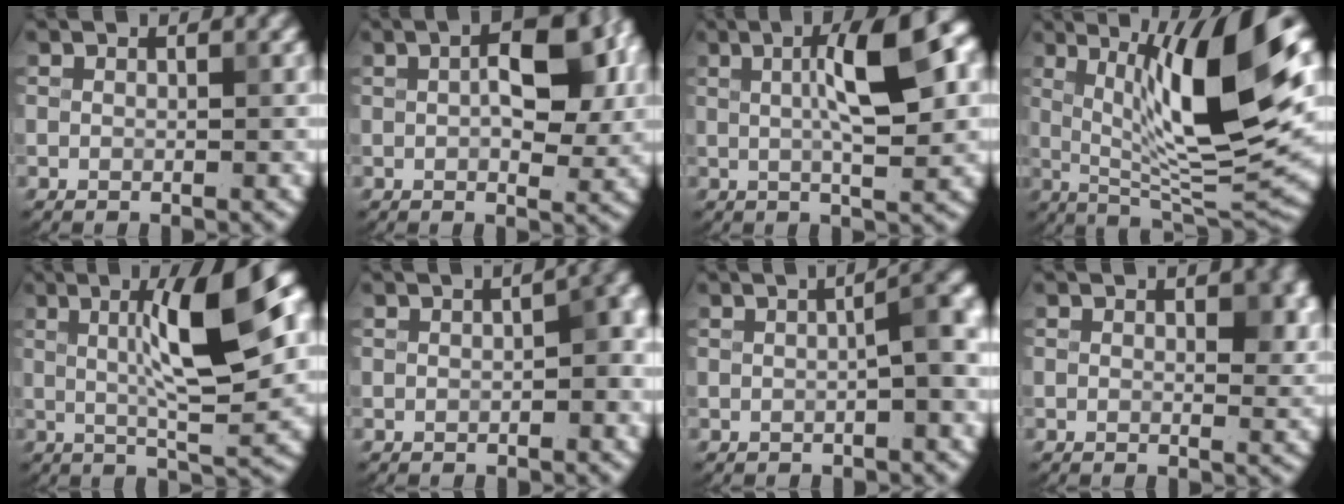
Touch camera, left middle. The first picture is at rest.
{"total": 6.7, "force": [1.5, 3.2, 5.7], "torque": [-0.082, 0.009, 0.025]}
{"total": 7.3, "force": [1.6, 1.5, 7.0], "torque": [-0.106, 0.016, 0.026]}
{"total": 12.2, "force": [3.1, 2.2, 11.6], "torque": [-0.175, 0.003, 0.060]}
{"total": 9.5, "force": [2.1, 1.8, 9.1], "torque": [-0.133, 0.013, 0.036]}
{"total": 5.6, "force": [0.2, 3.1, 4.6], "torque": [-0.029, 0.016, 0.007]}
{"total": 4.4, "force": [0.5, 1.4, 4.1], "torque": [-0.052, 0.019, 0.010]}
{"total": 2.9, "force": [1.0, 1.7, 2.1], "torque": [-0.027, -0.004, 0.016]}